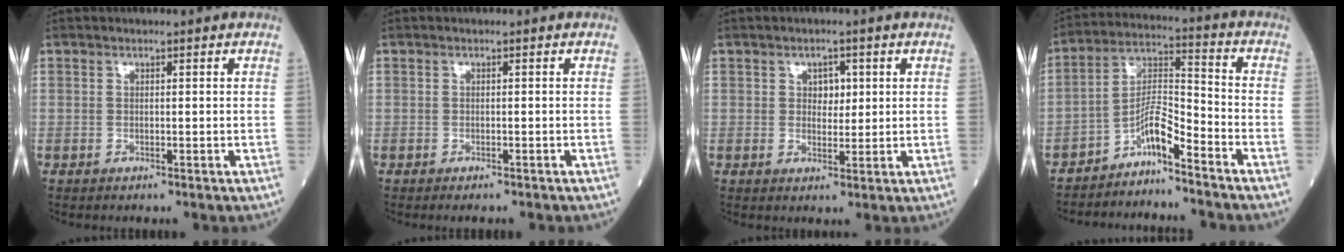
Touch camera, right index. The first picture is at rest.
{"total": 1.6, "force": [-1.4, 0.3, 0.8], "torque": [-0.011, -0.004, -0.015]}
{"total": 2.7, "force": [0.8, 1.9, 1.7], "torque": [-0.014, 0.002, 0.011]}
{"total": 7.0, "force": [-5.4, 0.3, 4.5], "torque": [-0.085, 0.010, -0.098]}